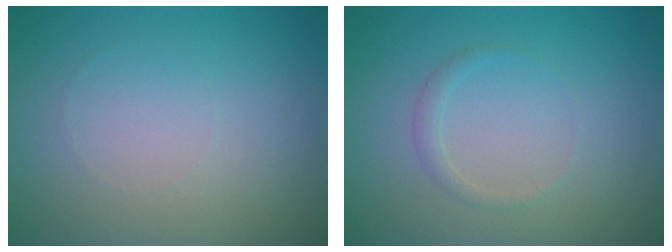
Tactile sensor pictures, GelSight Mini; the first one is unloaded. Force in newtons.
{"total": 0.9, "press": 0.9, "slide": 0.0}